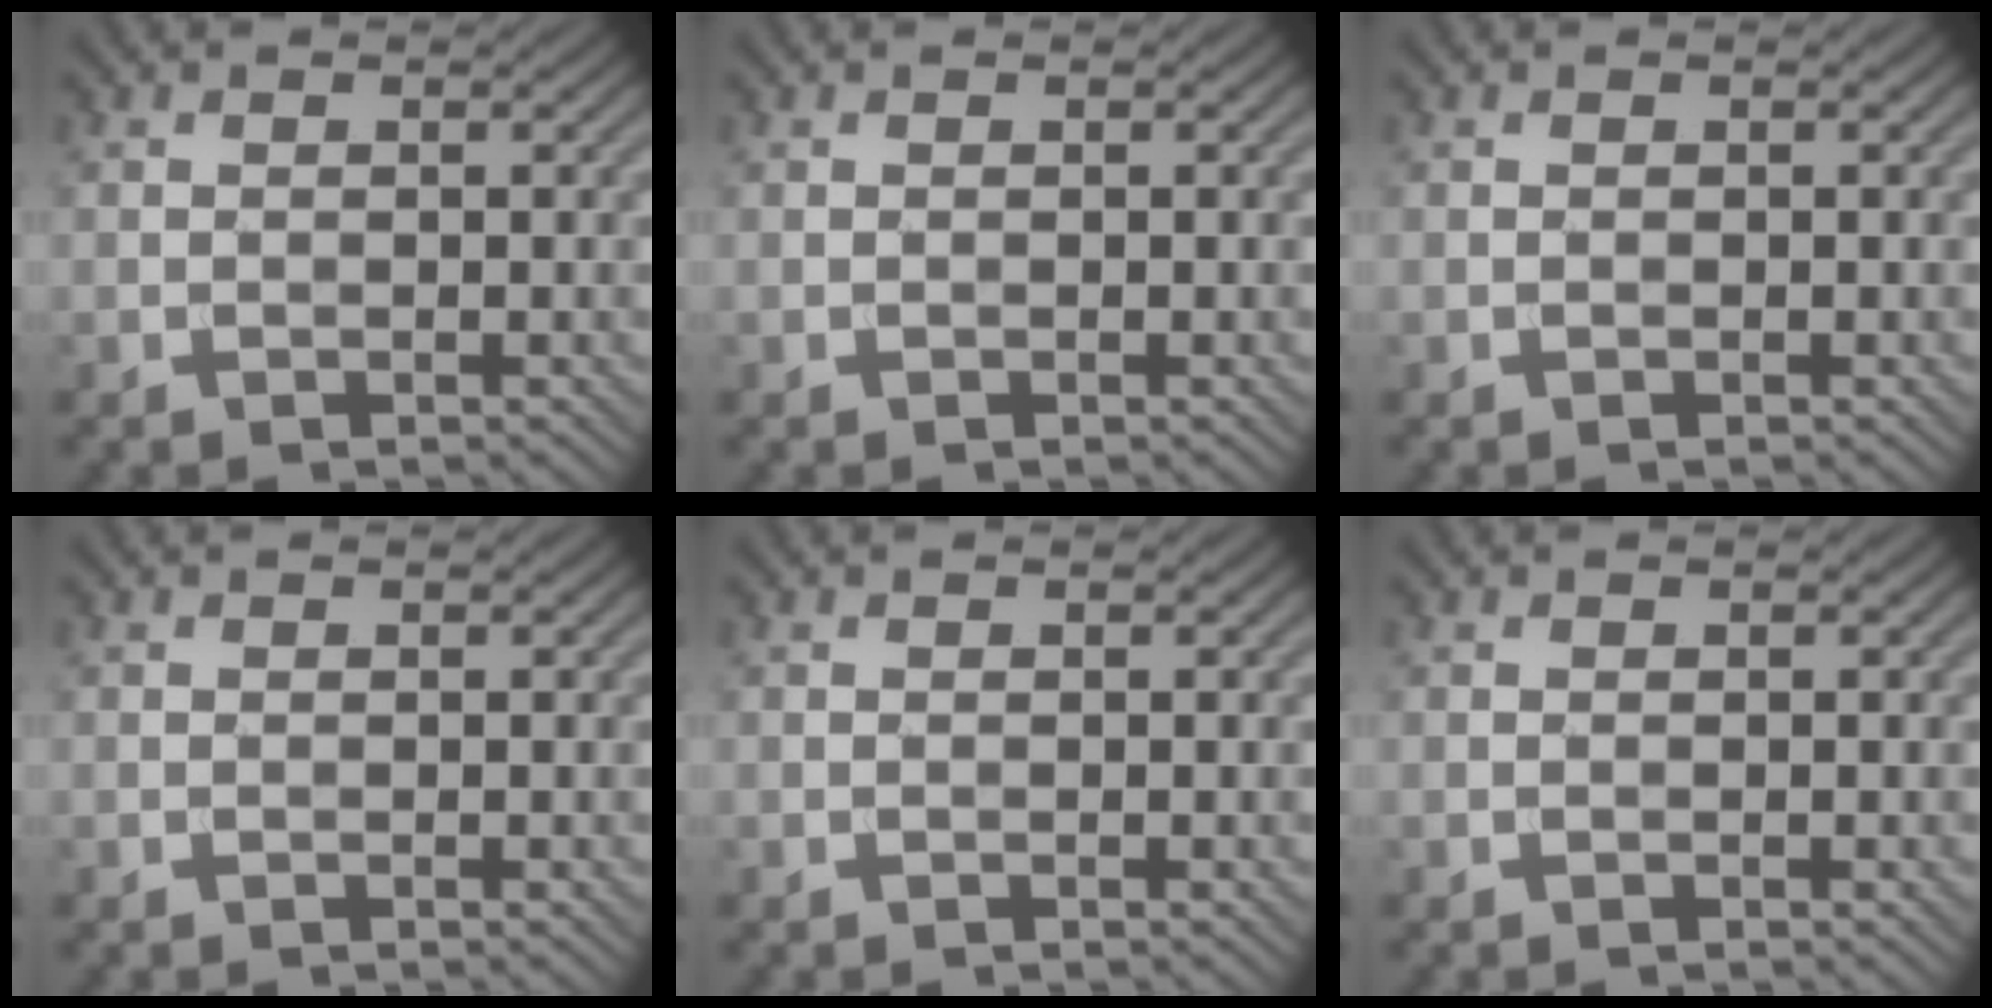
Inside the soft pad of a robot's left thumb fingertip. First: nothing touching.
{"total": 0.0}
{"total": 0.0}
{"total": 0.0}
{"total": 0.0}
{"total": 0.0}